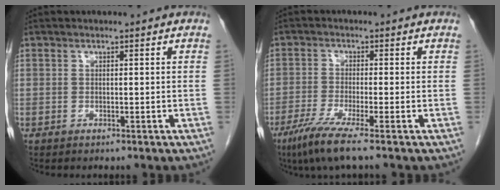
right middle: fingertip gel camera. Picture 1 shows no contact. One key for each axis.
{"total": 6.1, "fx": -4.0, "fy": -0.5, "fz": 4.5, "tx": -0.091, "ty": -0.020, "tz": -0.079}